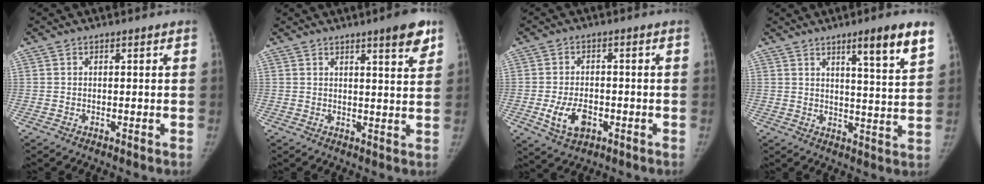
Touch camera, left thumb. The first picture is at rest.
{"total": 6.6, "force": [4.2, 1.0, 5.0], "torque": [-0.059, -0.023, 0.056]}
{"total": 7.0, "force": [-2.2, 4.4, 4.9], "torque": [-0.086, 0.007, -0.033]}
{"total": 10.4, "force": [6.5, 0.8, 8.1], "torque": [-0.107, -0.037, 0.092]}